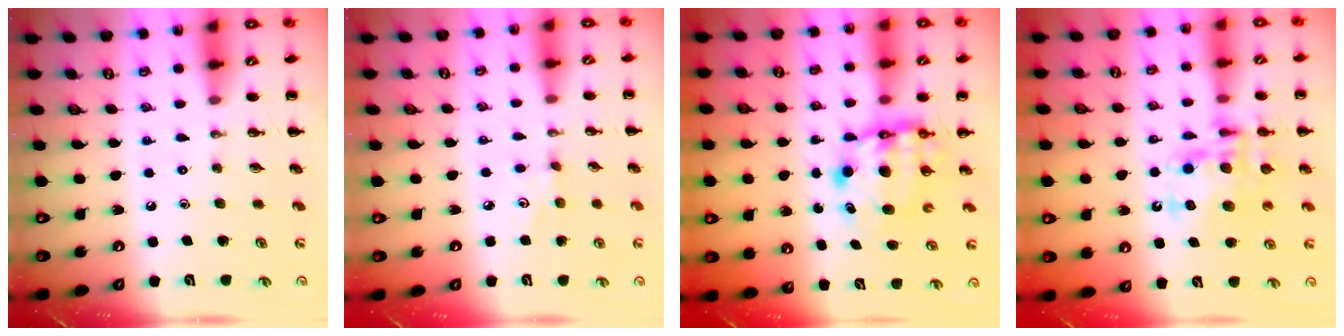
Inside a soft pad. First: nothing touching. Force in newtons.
{"total": 3.1, "press": 2.9, "slide": 0.9}
{"total": 6.9, "press": 6.6, "slide": 1.9}
{"total": 15.1, "press": 14.7, "slide": 3.1}